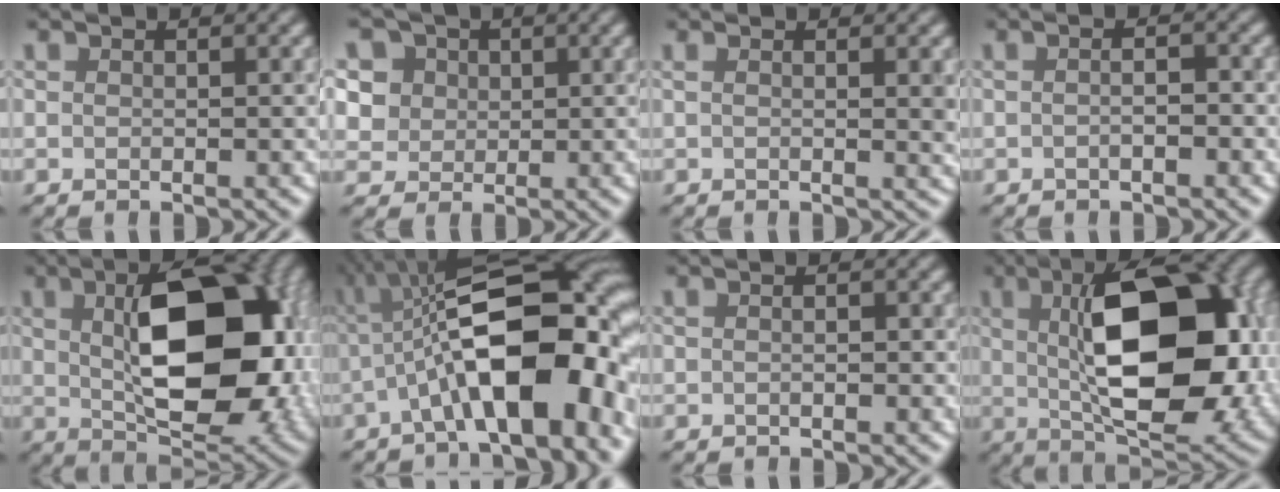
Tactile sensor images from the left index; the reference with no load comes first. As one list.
[{"total": 7.4, "force": [3.4, 5.9, 3.0], "torque": [-0.060, 0.017, 0.039]}, {"total": 2.5, "force": [0.5, 0.5, 2.4], "torque": [-0.031, 0.000, 0.006]}, {"total": 1.8, "force": [-0.3, 0.6, 1.7], "torque": [-0.011, -0.002, -0.018]}, {"total": 13.8, "force": [1.0, 7.1, 11.8], "torque": [-0.179, -0.004, 0.024]}, {"total": 13.3, "force": [-2.1, 5.1, 12.0], "torque": [-0.178, 0.013, -0.041]}, {"total": 1.4, "force": [0.2, 0.6, 1.2], "torque": [-0.010, 0.006, -0.011]}, {"total": 15.2, "force": [1.2, 7.4, 13.2], "torque": [-0.200, 0.000, 0.023]}]